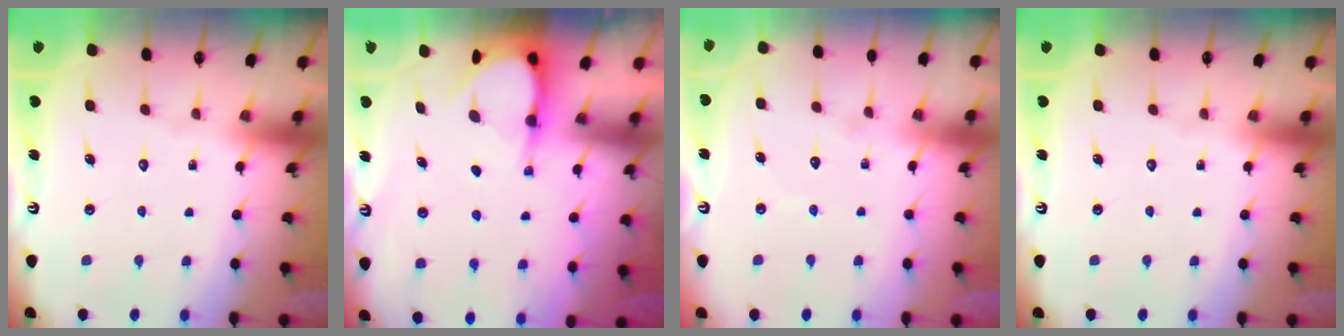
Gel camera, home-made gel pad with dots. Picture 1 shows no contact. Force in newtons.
{"total": 4.0, "press": 4.0, "slide": 0.3}
{"total": 2.7, "press": 2.7, "slide": 0.3}
{"total": 0.0}